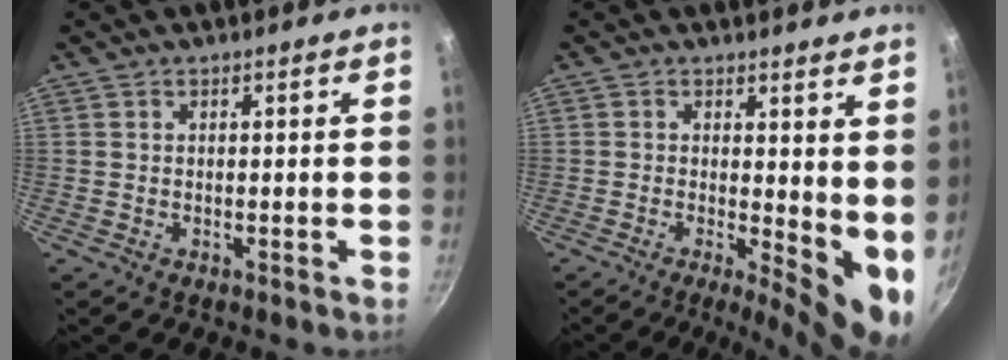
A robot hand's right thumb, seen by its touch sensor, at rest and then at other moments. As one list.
[{"total": 8.7, "force": [0.4, 3.6, 7.9], "torque": [-0.091, -0.017, 0.009]}]